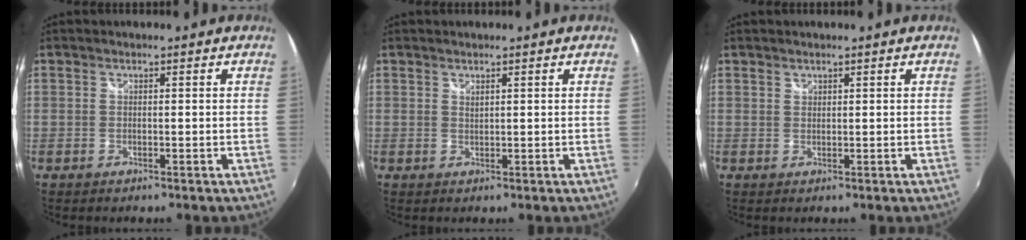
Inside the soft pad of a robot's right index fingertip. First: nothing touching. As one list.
[{"total": 0.8, "force": [0.7, 0.2, 0.4], "torque": [-0.005, 0.000, 0.013]}, {"total": 0.8, "force": [0.7, 0.4, 0.0], "torque": [0.003, 0.002, 0.011]}]